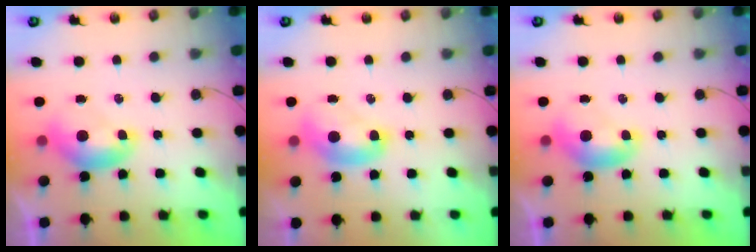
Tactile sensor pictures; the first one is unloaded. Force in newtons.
{"total": 2.1, "press": 2.1, "slide": 0.2}
{"total": 0.0}